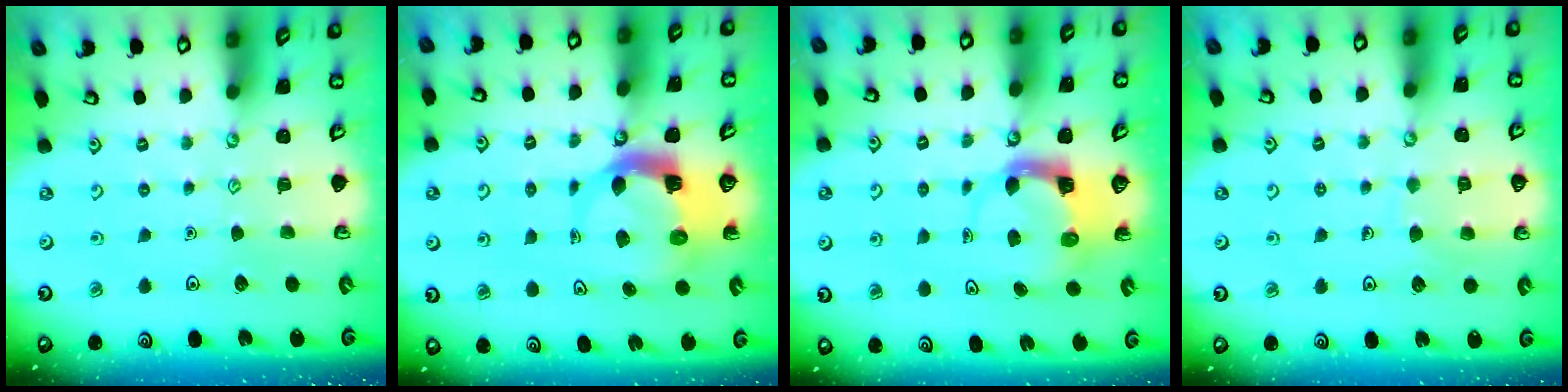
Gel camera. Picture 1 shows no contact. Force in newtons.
{"total": 5.7, "press": 5.6, "slide": 1.0}
{"total": 3.6, "press": 3.5, "slide": 0.5}
{"total": 5.7, "press": 5.7, "slide": 0.4}